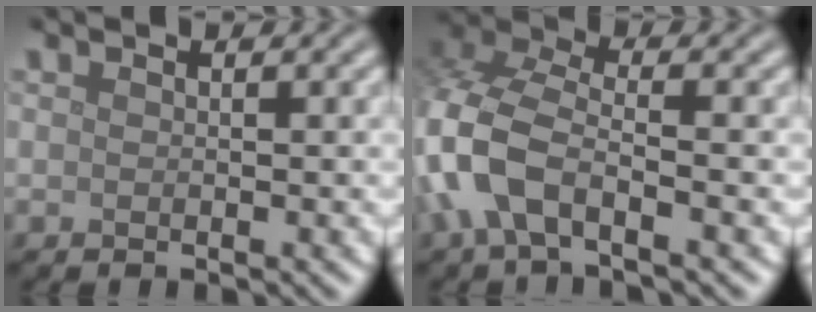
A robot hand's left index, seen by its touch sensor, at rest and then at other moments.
{"total": 7.8, "force": [-2.7, 4.1, 6.1], "torque": [-0.147, 0.005, -0.071]}